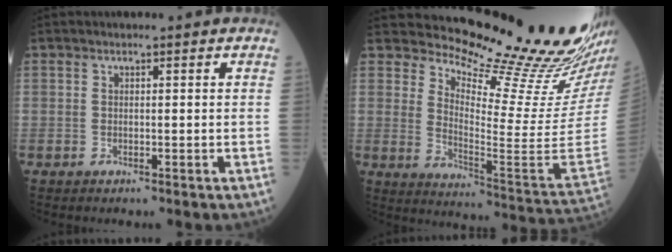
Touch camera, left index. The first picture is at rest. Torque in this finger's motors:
{"motor_torque": [1.08, -1.06, 0.19, 0.00]}